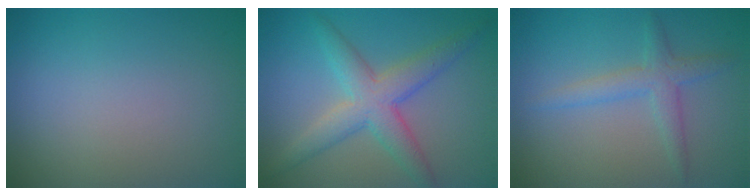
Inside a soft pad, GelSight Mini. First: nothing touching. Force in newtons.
{"total": 4.9, "press": 4.9, "slide": 0.1}
{"total": 1.8, "press": 1.8, "slide": 0.1}